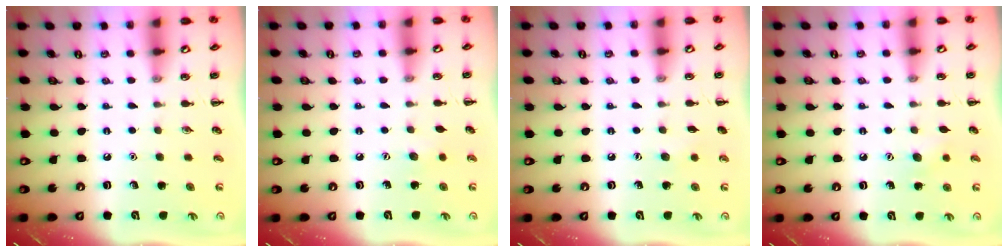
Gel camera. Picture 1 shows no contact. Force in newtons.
{"total": 2.5, "press": 2.4, "slide": 0.6}
{"total": 4.1, "press": 3.9, "slide": 0.9}
{"total": 5.1, "press": 5.0, "slide": 1.2}